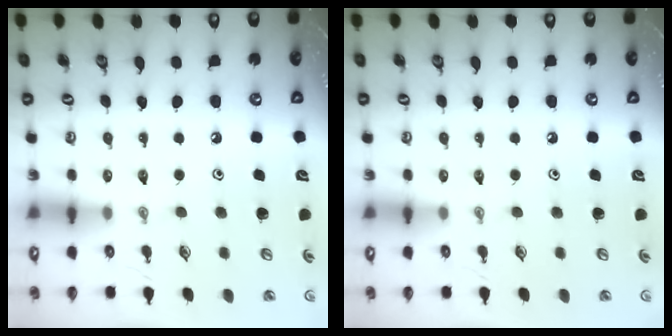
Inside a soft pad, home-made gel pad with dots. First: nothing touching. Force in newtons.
{"total": 0.0}